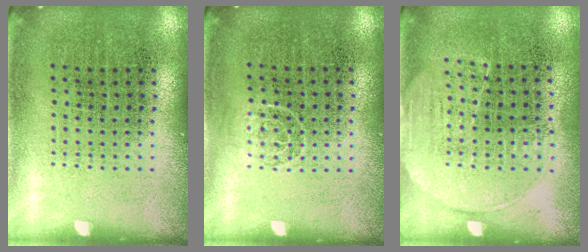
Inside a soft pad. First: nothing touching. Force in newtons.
{"total": 0.7, "press": 0.4, "slide": 0.5}
{"total": 1.5, "press": 1.2, "slide": 0.9}